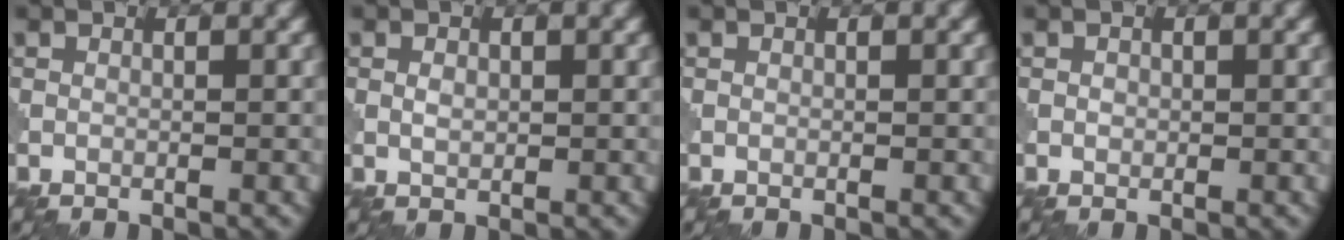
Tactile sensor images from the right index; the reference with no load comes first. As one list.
[{"total": 1.1, "force": [0.1, 0.7, 0.8], "torque": [-0.017, 0.000, 0.002]}, {"total": 0.0}, {"total": 0.6, "force": [0.1, 0.5, 0.2], "torque": [-0.002, -0.001, 0.000]}]